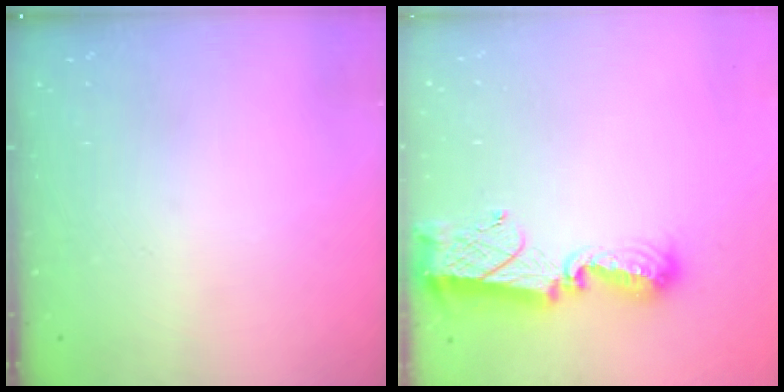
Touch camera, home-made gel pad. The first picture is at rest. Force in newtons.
{"total": 11.4, "press": 11.4, "slide": 0.8}